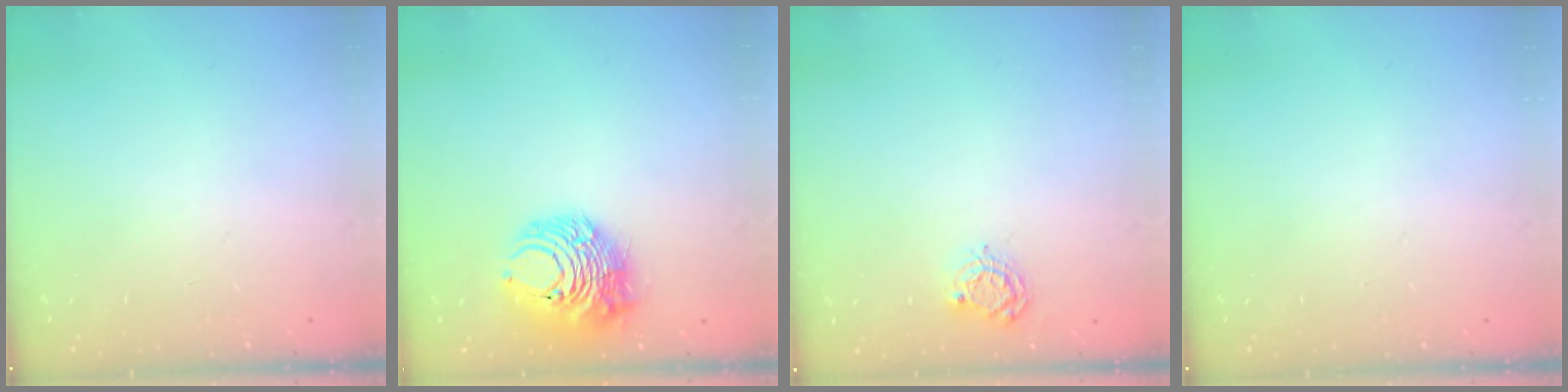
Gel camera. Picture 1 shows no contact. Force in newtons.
{"total": 11.4, "press": 11.3, "slide": 0.6}
{"total": 5.1, "press": 5.1, "slide": 0.4}
{"total": 0.0}